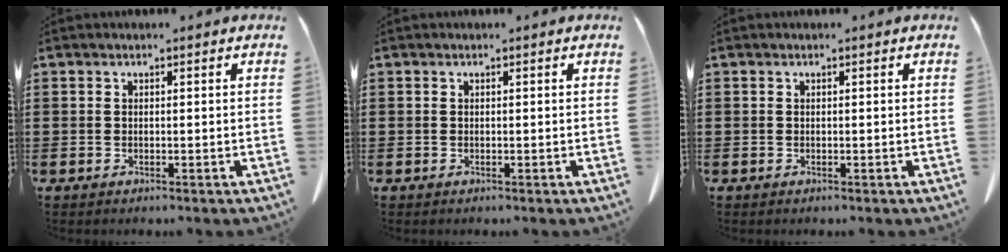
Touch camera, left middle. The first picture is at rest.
{"total": 0.0}
{"total": 0.0}